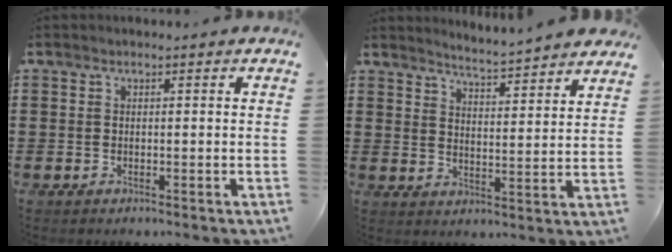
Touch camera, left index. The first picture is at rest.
{"total": 3.9, "force": [3.8, -0.8, 0.4], "torque": [-0.027, -0.033, 0.062]}